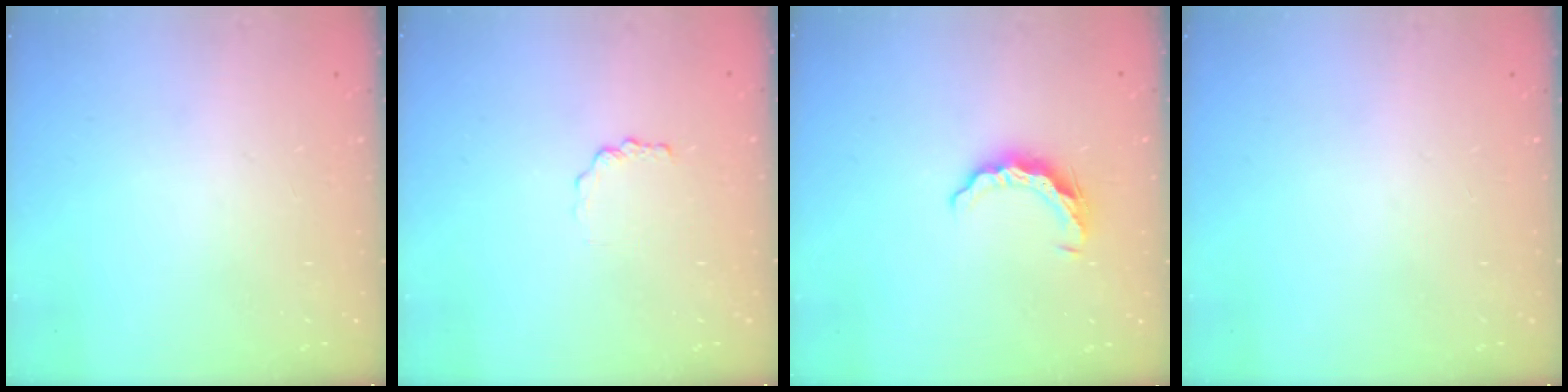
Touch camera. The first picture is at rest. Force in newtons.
{"total": 1.0, "press": 1.0, "slide": 0.2}
{"total": 7.5, "press": 7.5, "slide": 0.5}
{"total": 0.0}